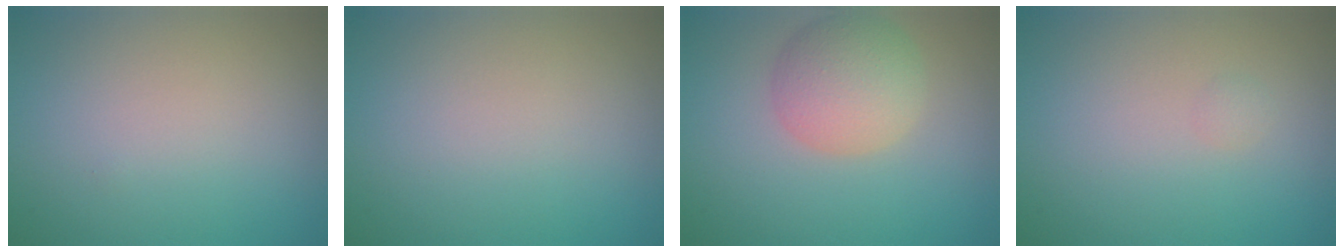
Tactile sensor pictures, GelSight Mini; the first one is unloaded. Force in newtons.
{"total": 0.0}
{"total": 4.8, "press": 4.8, "slide": 0.2}
{"total": 0.5, "press": 0.5, "slide": 0.0}